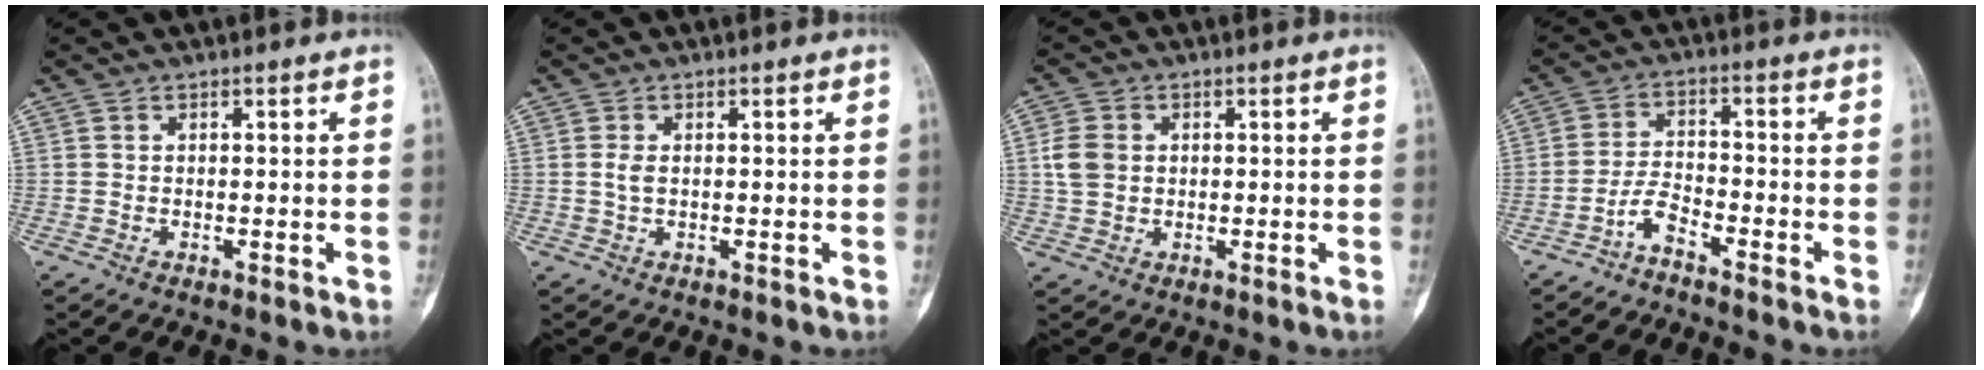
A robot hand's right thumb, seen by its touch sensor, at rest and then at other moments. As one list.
[{"total": 1.4, "force": [0.1, 0.7, 1.2], "torque": [-0.030, 0.000, 0.003]}, {"total": 4.6, "force": [0.4, 3.7, 2.8], "torque": [-0.056, 0.004, 0.006]}, {"total": 3.8, "force": [-3.1, 0.7, 2.0], "torque": [-0.044, 0.025, -0.064]}]